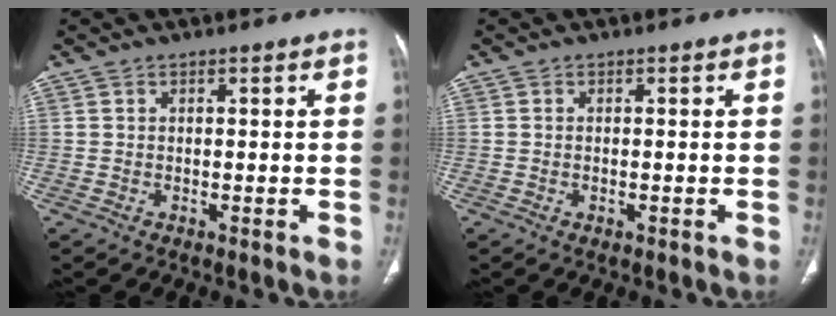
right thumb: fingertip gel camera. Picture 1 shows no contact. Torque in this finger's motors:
{"motor_torque": [-0.39, 0.07, 0.07, 0.45, -0.02]}